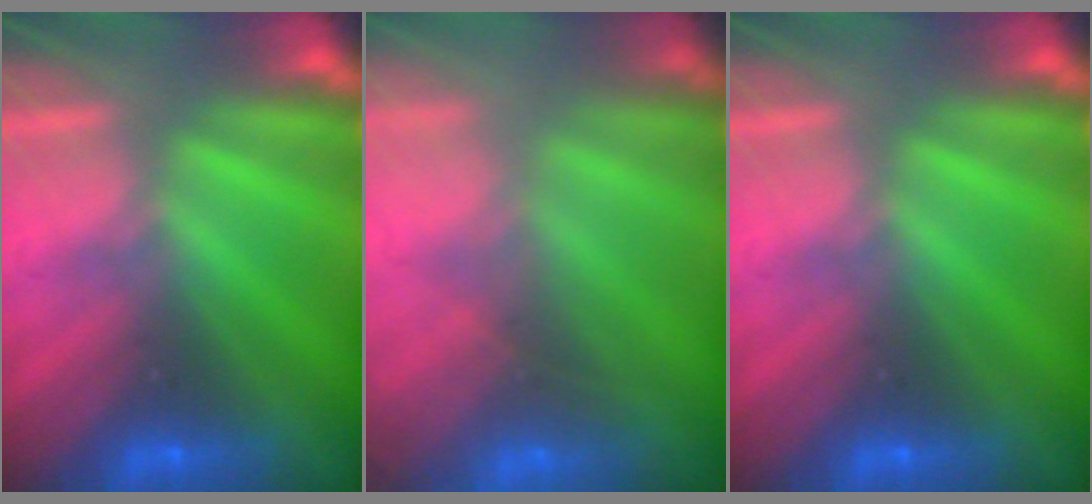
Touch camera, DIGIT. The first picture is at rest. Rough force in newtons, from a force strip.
{"total": 7.1}
{"total": 0.0}